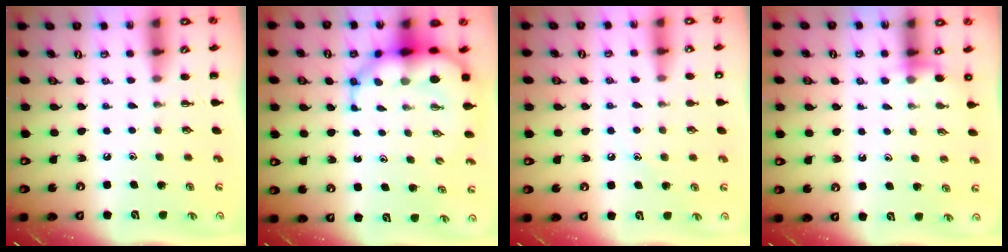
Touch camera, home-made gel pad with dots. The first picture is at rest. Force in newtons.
{"total": 8.6, "press": 8.3, "slide": 2.4}
{"total": 7.3, "press": 7.1, "slide": 1.8}
{"total": 3.6, "press": 3.5, "slide": 1.0}